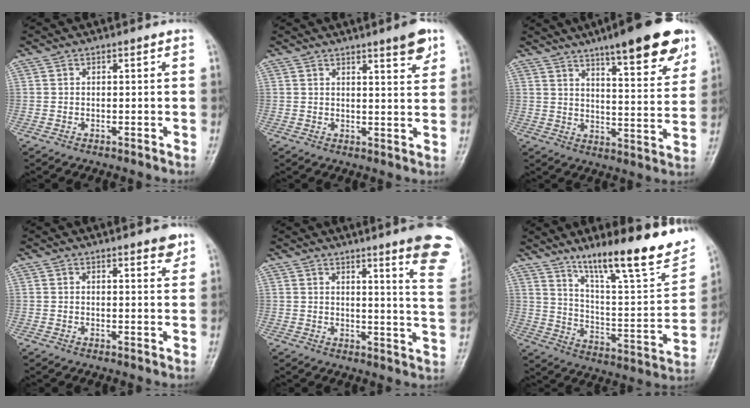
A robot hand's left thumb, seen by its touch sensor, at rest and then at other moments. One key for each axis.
{"total": 5.6, "fx": 3.6, "fy": 0.9, "fz": 4.1, "tx": -0.048, "ty": -0.023, "tz": 0.048}
{"total": 17.8, "fx": 11.4, "fy": 4.1, "fz": 13.0, "tx": -0.146, "ty": -0.050, "tz": 0.161}
{"total": 3.2, "fx": 2.3, "fy": 0.9, "fz": 2.0, "tx": -0.015, "ty": -0.013, "tz": 0.027}
{"total": 14.8, "fx": 9.5, "fy": 1.1, "fz": 11.3, "tx": -0.116, "ty": -0.058, "tz": 0.101}
{"total": 22.8, "fx": 15.9, "fy": 4.2, "fz": 15.8, "tx": -0.207, "ty": -0.070, "tz": 0.259}